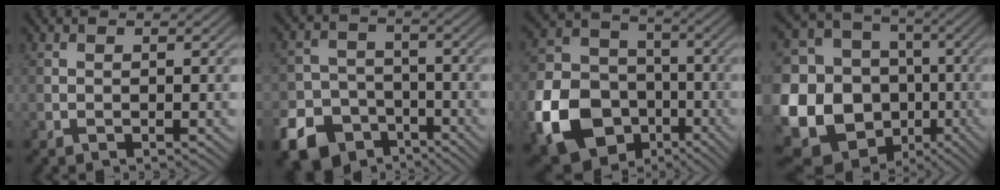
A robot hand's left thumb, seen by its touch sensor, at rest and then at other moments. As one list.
[{"total": 12.7, "force": [-8.0, 9.1, 3.8], "torque": [-0.097, -0.051, -0.140]}, {"total": 15.9, "force": [-6.2, 12.2, 8.0], "torque": [-0.207, -0.047, -0.121]}, {"total": 23.3, "force": [-6.7, 20.1, 9.7], "torque": [-0.253, -0.012, -0.133]}]